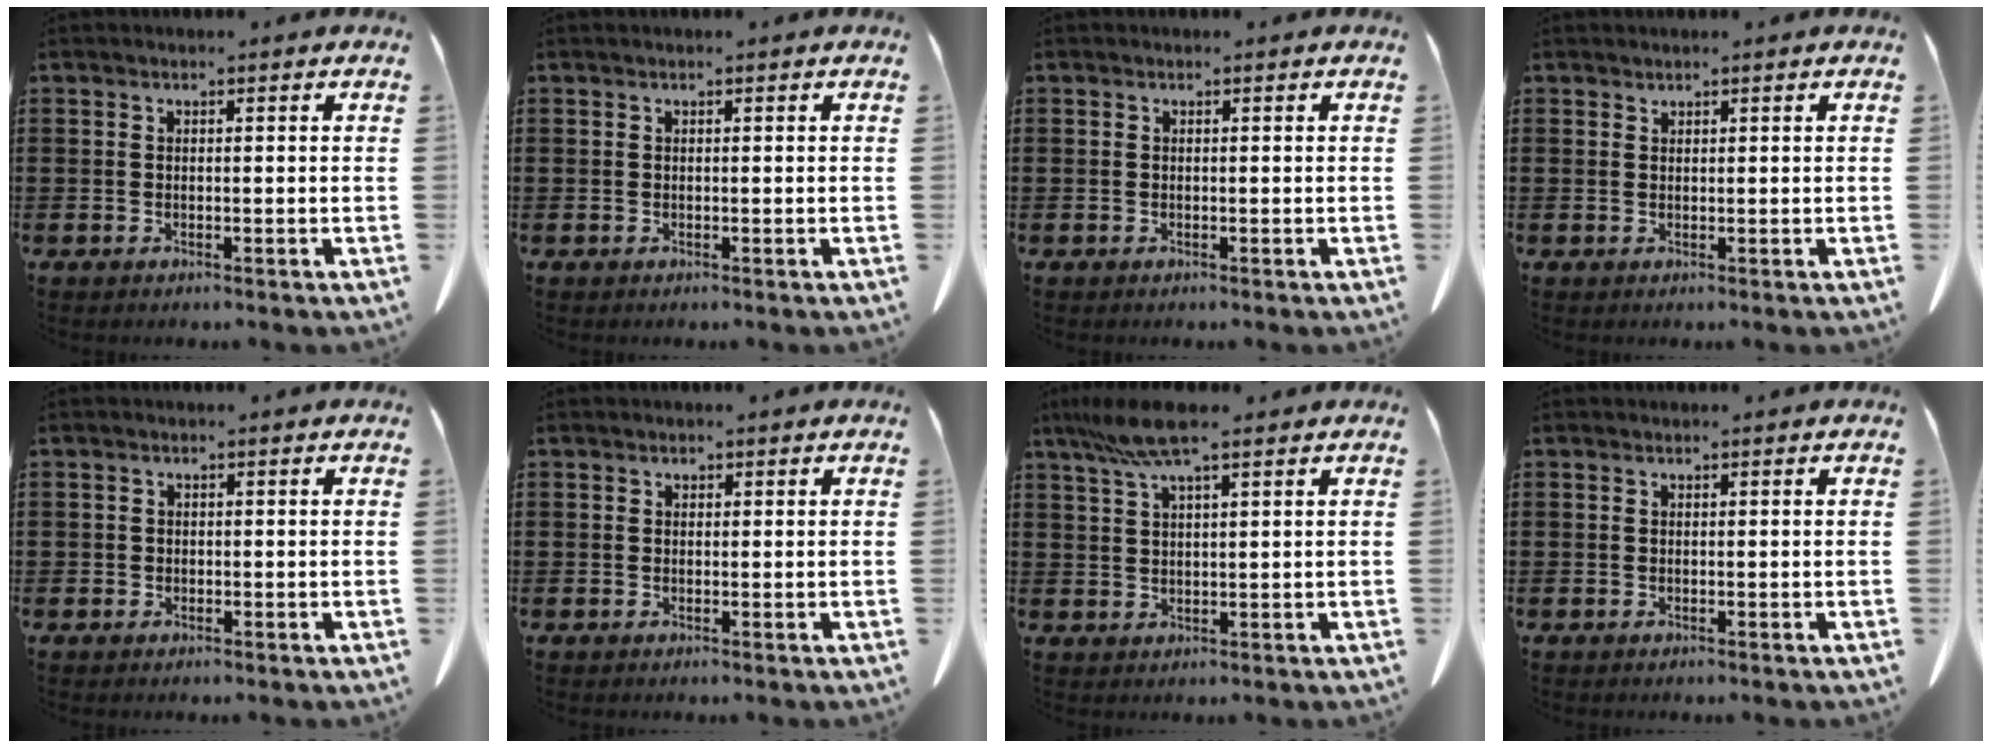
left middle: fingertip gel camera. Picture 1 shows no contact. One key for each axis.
{"total": 0.0}
{"total": 0.0}
{"total": 0.7, "fx": 0.7, "fy": 0.1, "fz": 0.0, "tx": -0.002, "ty": -0.001, "tz": 0.014}
{"total": 0.6, "fx": 0.0, "fy": 0.6, "fz": 0.1, "tx": -0.003, "ty": 0.005, "tz": -0.001}
{"total": 0.5, "fx": 0.3, "fy": 0.4, "fz": 0.1, "tx": -0.003, "ty": 0.003, "tz": 0.006}
{"total": 6.8, "fx": 4.5, "fy": 0.8, "fz": 5.0, "tx": -0.108, "ty": -0.004, "tz": 0.082}
{"total": 0.0}